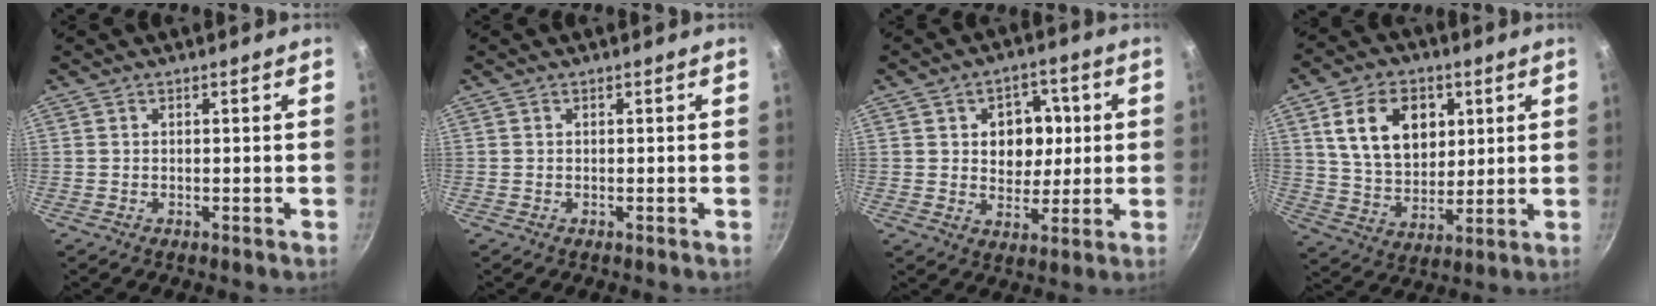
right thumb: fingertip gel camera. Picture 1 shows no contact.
{"total": 0.0}
{"total": 9.6, "force": [1.6, 7.5, 5.8], "torque": [-0.039, -0.003, 0.024]}
{"total": 15.1, "force": [5.0, 10.6, 9.5], "torque": [-0.135, -0.015, 0.092]}